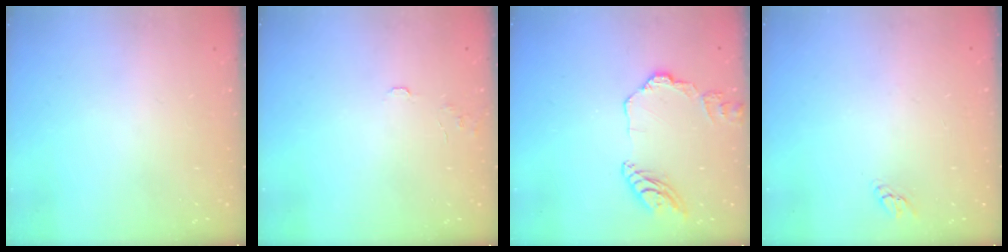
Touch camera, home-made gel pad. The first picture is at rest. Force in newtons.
{"total": 4.4, "press": 4.4, "slide": 0.4}
{"total": 11.8, "press": 11.7, "slide": 1.1}
{"total": 2.7, "press": 2.7, "slide": 0.1}